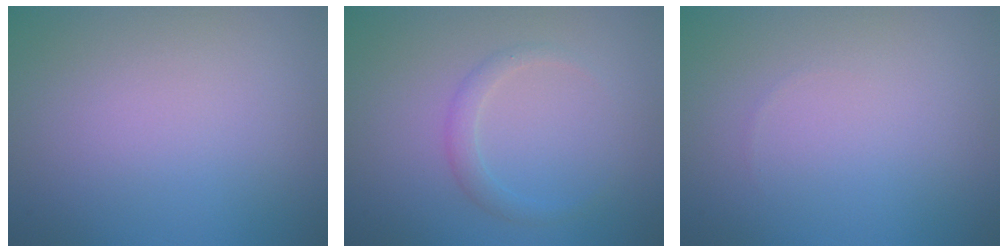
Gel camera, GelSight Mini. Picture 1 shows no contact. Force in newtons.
{"total": 1.5, "press": 1.5, "slide": 0.2}
{"total": 0.0}